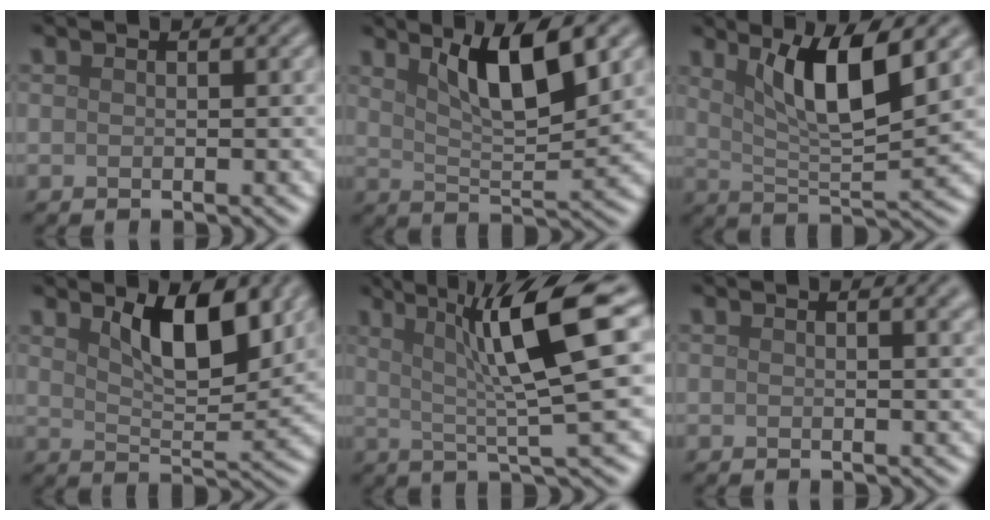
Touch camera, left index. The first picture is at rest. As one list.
[{"total": 6.5, "force": [3.3, 1.7, 5.3], "torque": [-0.088, -0.003, 0.057]}, {"total": 6.7, "force": [3.0, 1.5, 5.8], "torque": [-0.099, -0.006, 0.055]}, {"total": 6.3, "force": [3.2, 2.4, 4.9], "torque": [-0.082, -0.005, 0.050]}, {"total": 9.6, "force": [2.7, 1.6, 9.0], "torque": [-0.130, 0.009, 0.045]}, {"total": 2.4, "force": [1.3, 0.9, 1.8], "torque": [-0.007, 0.007, 0.013]}]